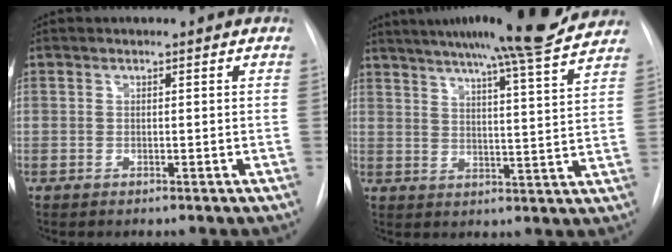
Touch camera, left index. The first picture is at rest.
{"total": 19.9, "force": [17.3, -0.5, 9.8], "torque": [-0.160, -0.017, 0.230]}